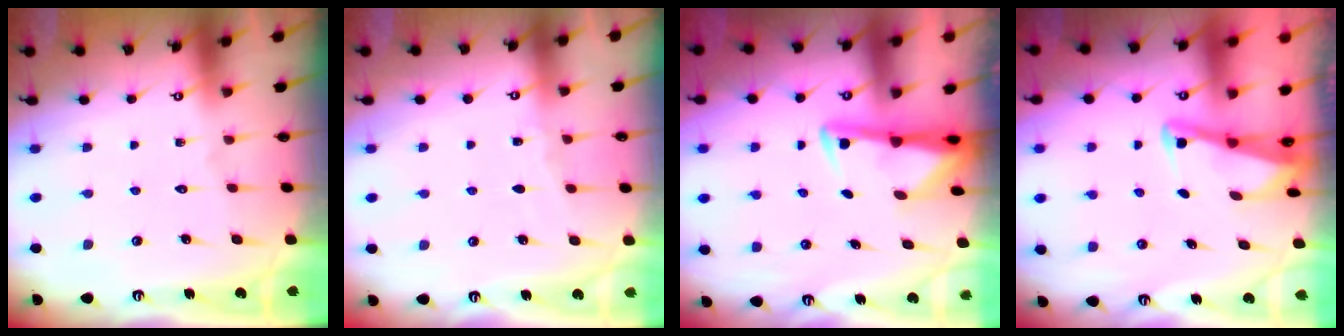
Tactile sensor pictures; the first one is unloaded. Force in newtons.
{"total": 2.4, "press": 2.4, "slide": 0.3}
{"total": 2.9, "press": 2.9, "slide": 0.5}
{"total": 3.0, "press": 3.0, "slide": 0.4}